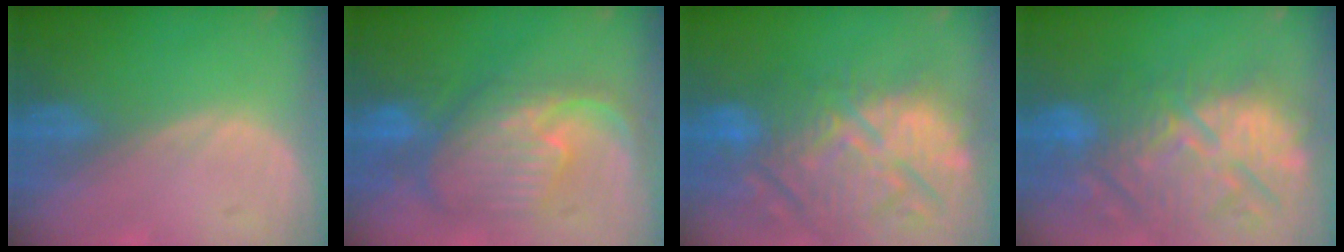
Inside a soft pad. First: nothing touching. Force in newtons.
{"total": 10.9, "press": 9.6, "slide": 5.2}
{"total": 15.0, "press": 12.9, "slide": 7.5}
{"total": 13.9, "press": 12.6, "slide": 5.9}